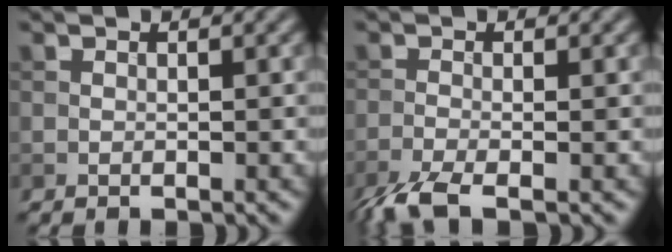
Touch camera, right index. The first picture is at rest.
{"total": 3.9, "force": [-2.7, 0.9, 2.6], "torque": [-0.059, -0.012, -0.064]}